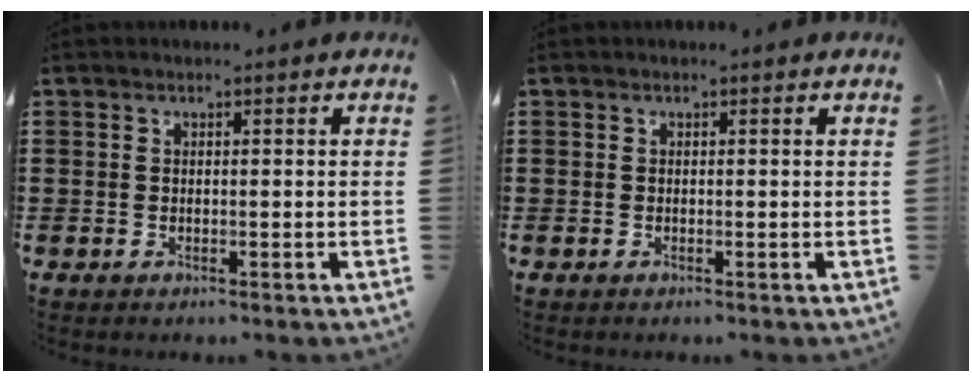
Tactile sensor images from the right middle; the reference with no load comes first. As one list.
[{"total": 0.0}]